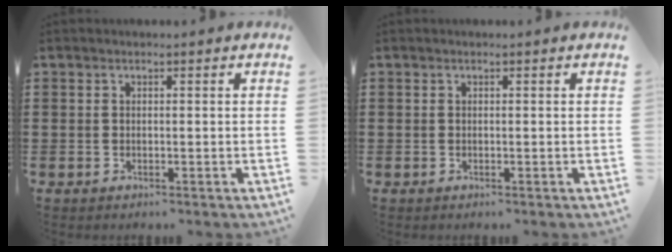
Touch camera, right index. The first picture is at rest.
{"total": 0.0}